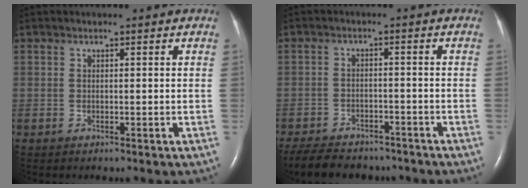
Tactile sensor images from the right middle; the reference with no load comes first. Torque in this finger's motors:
{"motor_torque": [0.37, -0.38, -0.01, 0.05]}